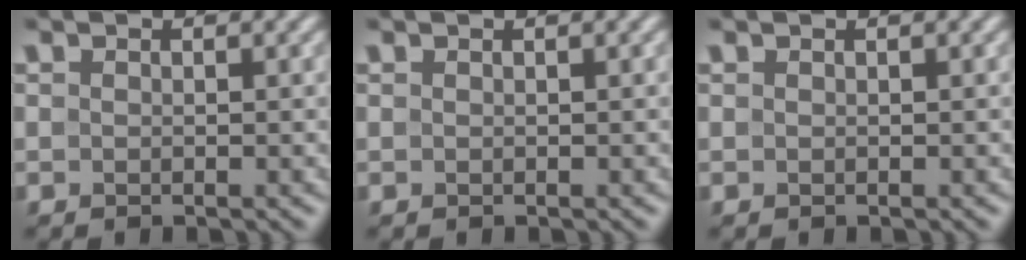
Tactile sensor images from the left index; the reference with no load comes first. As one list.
[{"total": 1.0, "force": [0.5, 0.3, 0.8], "torque": [-0.011, 0.005, 0.004]}, {"total": 0.7, "force": [0.4, 0.2, 0.5], "torque": [-0.006, 0.005, 0.004]}]